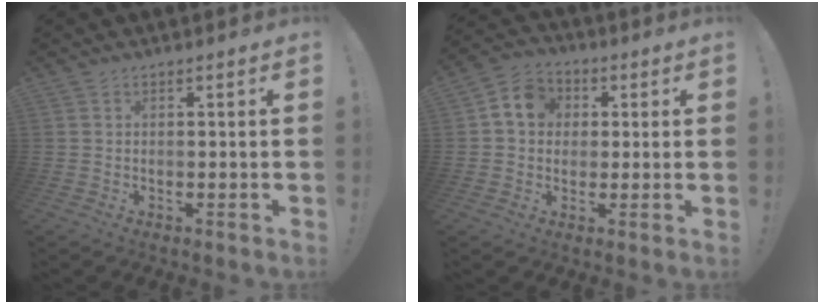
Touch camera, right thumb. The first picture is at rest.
{"total": 8.7, "force": [1.8, 7.6, 3.9], "torque": [-0.049, 0.008, 0.036]}